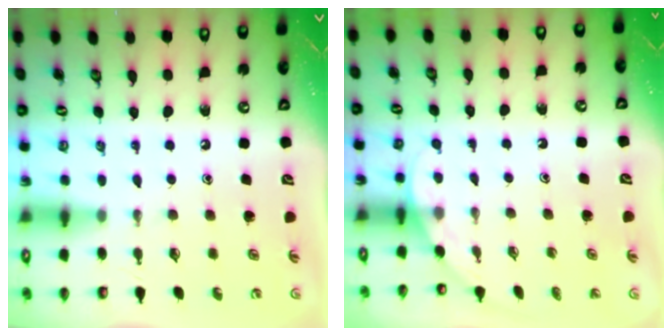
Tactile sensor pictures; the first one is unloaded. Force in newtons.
{"total": 2.8, "press": 2.8, "slide": 0.1}